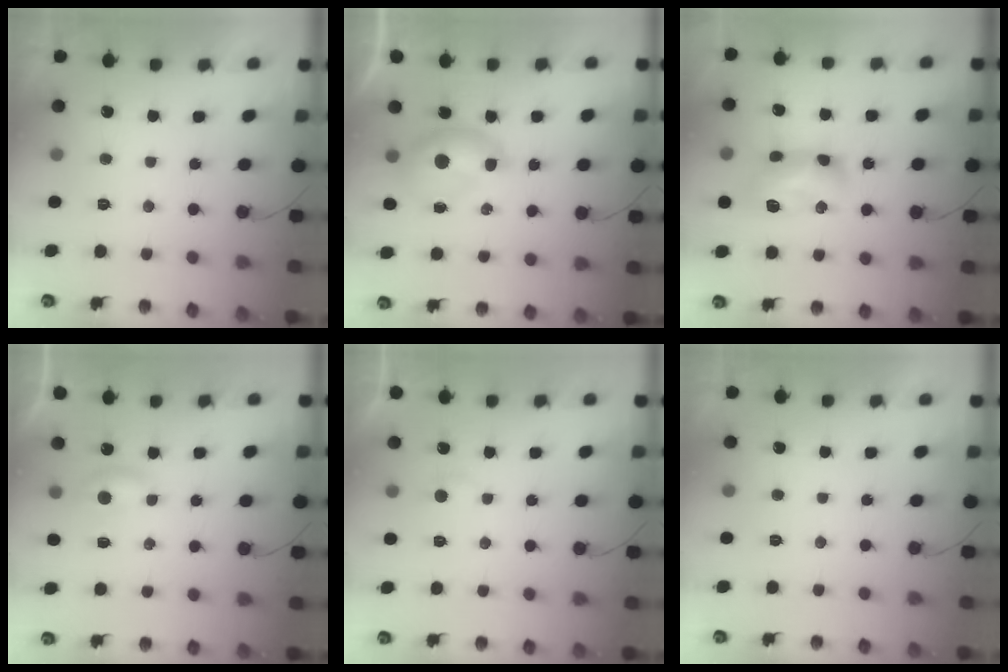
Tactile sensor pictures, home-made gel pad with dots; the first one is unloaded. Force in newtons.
{"total": 8.1, "press": 8.0, "slide": 1.3}
{"total": 12.1, "press": 12.1, "slide": 0.6}
{"total": 4.8, "press": 4.8, "slide": 0.6}
{"total": 2.8, "press": 2.8, "slide": 0.3}
{"total": 0.0}